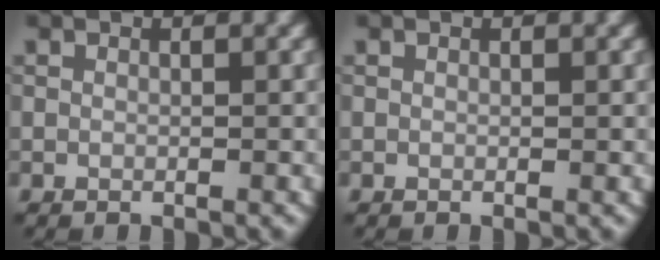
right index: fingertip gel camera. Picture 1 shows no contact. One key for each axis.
{"total": 0.0}